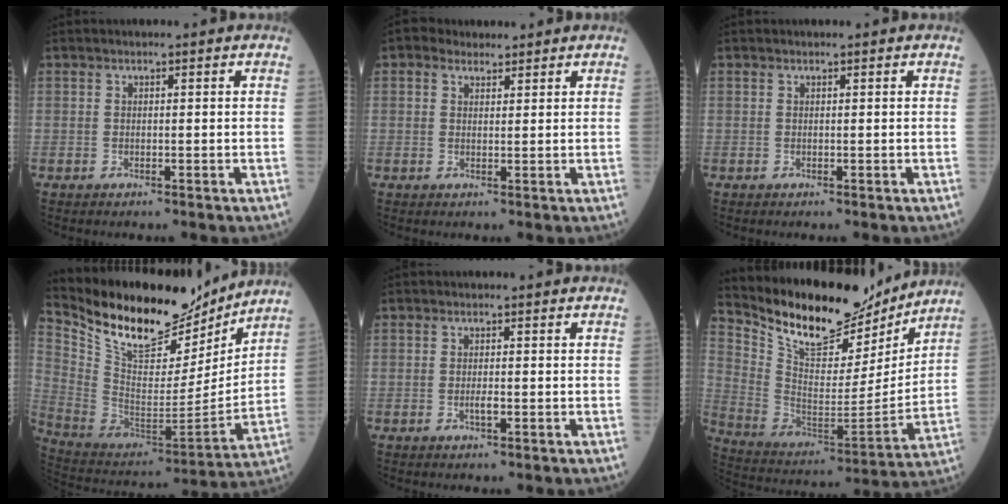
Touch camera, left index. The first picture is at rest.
{"total": 2.6, "force": [1.9, 1.6, 0.6], "torque": [-0.015, 0.018, 0.030]}
{"total": 0.0}
{"total": 21.8, "force": [18.5, 6.5, 9.5], "torque": [-0.187, -0.018, 0.318]}
{"total": 1.1, "force": [-0.3, 0.3, 1.0], "torque": [-0.022, -0.001, -0.006]}
{"total": 19.2, "force": [16.8, 5.9, 7.3], "torque": [-0.143, -0.023, 0.282]}